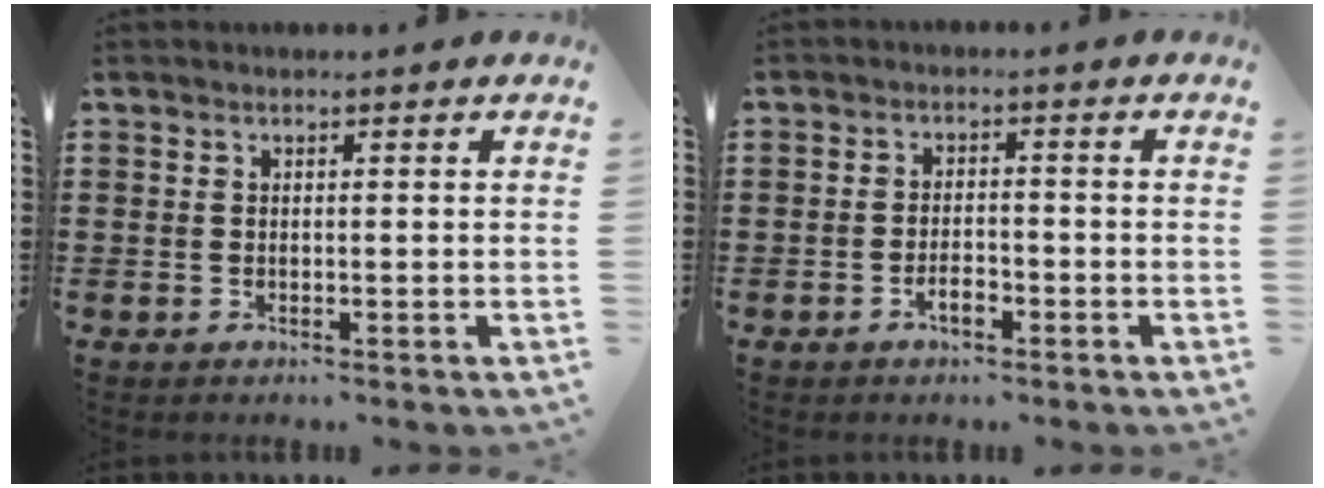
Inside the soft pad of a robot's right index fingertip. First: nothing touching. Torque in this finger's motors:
{"motor_torque": [1.06, 1.08, 0.29, 0.05]}